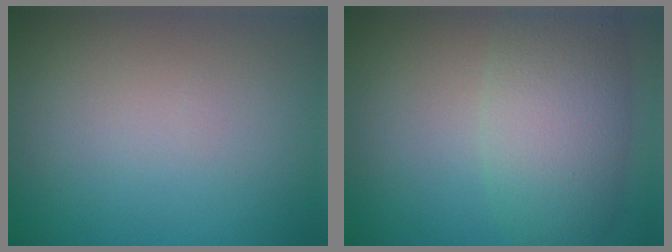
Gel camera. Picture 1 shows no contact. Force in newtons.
{"total": 6.7, "press": 6.6, "slide": 0.3}